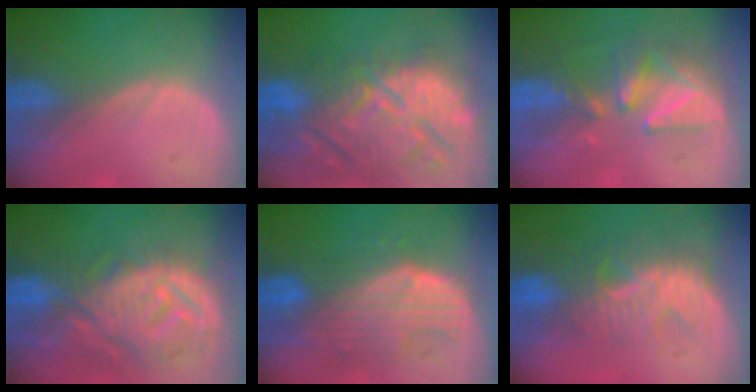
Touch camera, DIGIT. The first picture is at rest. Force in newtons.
{"total": 14.6, "press": 12.8, "slide": 7.1}
{"total": 8.9, "press": 7.8, "slide": 4.3}
{"total": 12.4, "press": 11.1, "slide": 5.7}
{"total": 9.5, "press": 8.5, "slide": 4.3}
{"total": 8.3, "press": 8.0, "slide": 2.4}